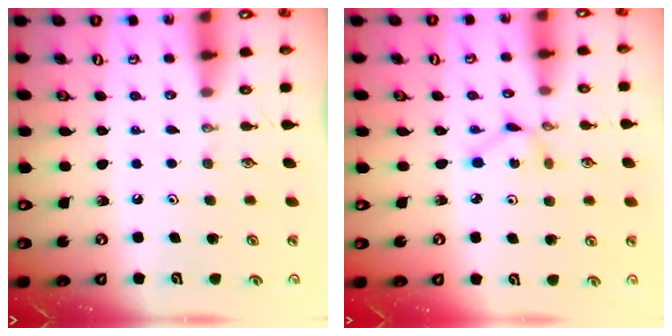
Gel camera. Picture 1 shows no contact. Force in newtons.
{"total": 3.0, "press": 3.0, "slide": 0.1}